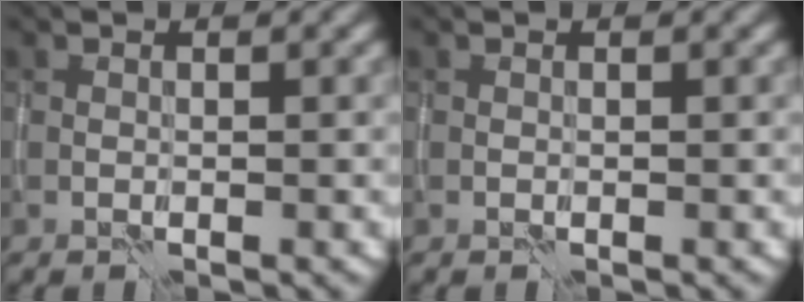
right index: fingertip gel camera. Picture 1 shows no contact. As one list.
[{"total": 0.0}]